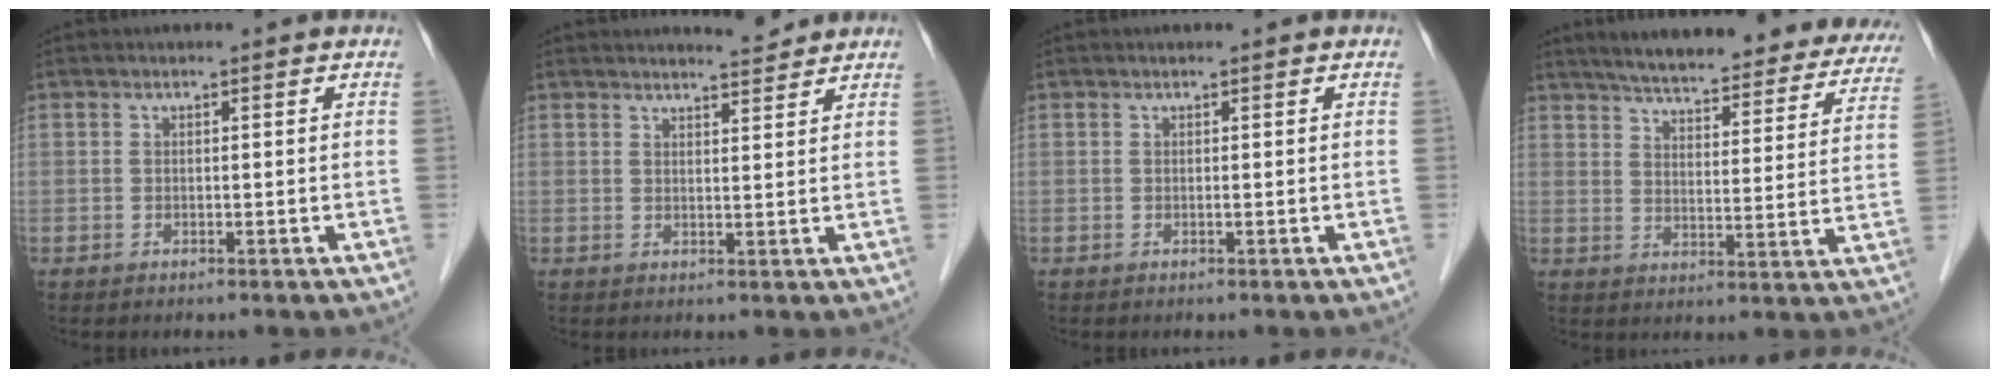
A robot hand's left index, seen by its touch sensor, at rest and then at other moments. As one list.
[{"total": 3.2, "force": [3.2, 0.2, 0.4], "torque": [-0.013, -0.002, 0.046]}, {"total": 0.0}, {"total": 28.8, "force": [25.5, 6.3, 11.7], "torque": [-0.165, -0.032, 0.303]}]